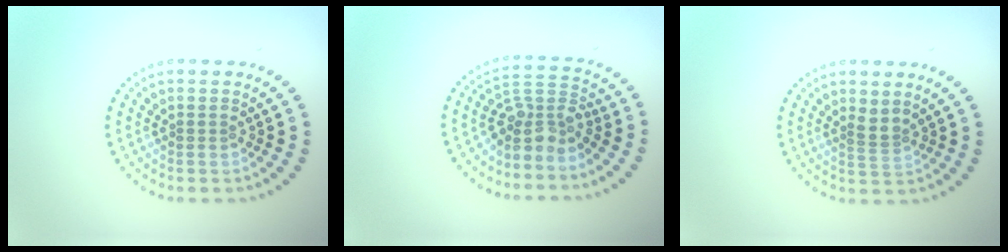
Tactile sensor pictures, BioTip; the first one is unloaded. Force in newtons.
{"total": 3.7, "press": 2.8, "slide": 2.4}
{"total": 1.3, "press": 0.8, "slide": 1.0}